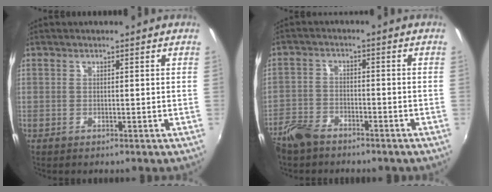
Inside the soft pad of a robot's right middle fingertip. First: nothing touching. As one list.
[{"total": 6.8, "force": [-5.2, 3.6, 2.5], "torque": [-0.070, 0.004, -0.096]}]